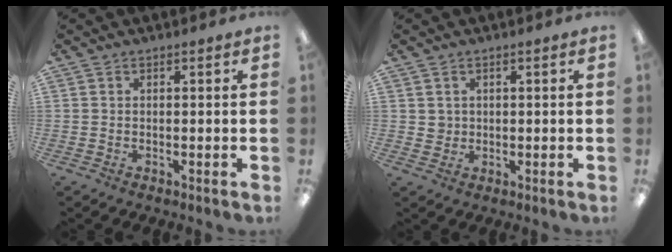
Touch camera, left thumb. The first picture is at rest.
{"total": 2.0, "force": [1.0, 1.7, 0.2], "torque": [-0.007, 0.003, 0.018]}